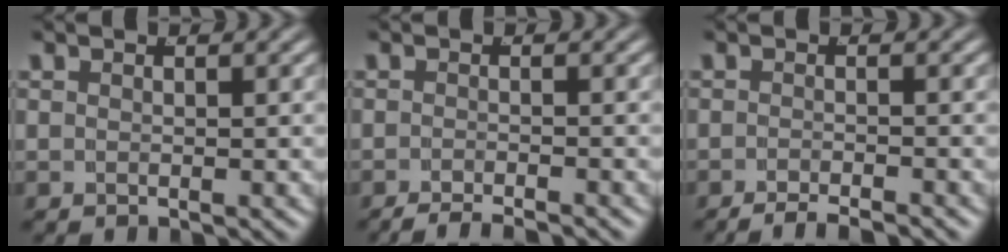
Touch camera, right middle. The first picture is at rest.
{"total": 2.8, "force": [-2.7, 0.1, 0.7], "torque": [-0.008, -0.007, -0.043]}
{"total": 2.7, "force": [-2.6, 0.1, 0.8], "torque": [-0.011, -0.005, -0.042]}